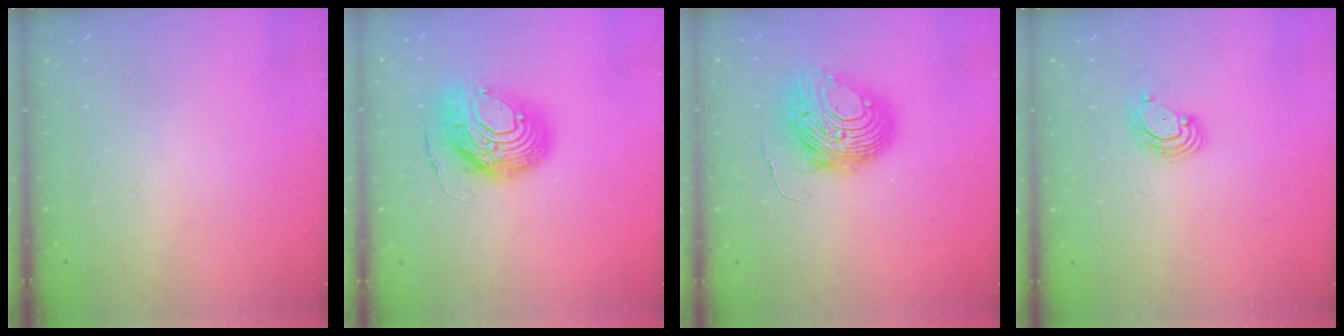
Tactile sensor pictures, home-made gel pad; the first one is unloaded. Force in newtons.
{"total": 12.9, "press": 12.8, "slide": 1.3}
{"total": 11.4, "press": 11.3, "slide": 0.8}
{"total": 4.2, "press": 4.2, "slide": 0.3}